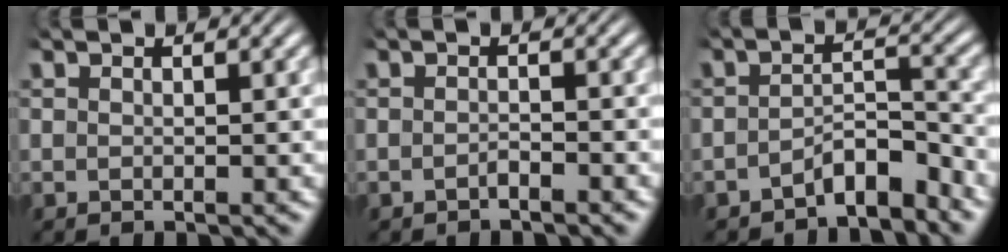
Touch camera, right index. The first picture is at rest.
{"total": 1.1, "force": [-1.0, -0.1, 0.1], "torque": [-0.002, -0.002, -0.019]}
{"total": 3.9, "force": [-3.4, 0.8, 1.7], "torque": [-0.016, -0.007, -0.057]}